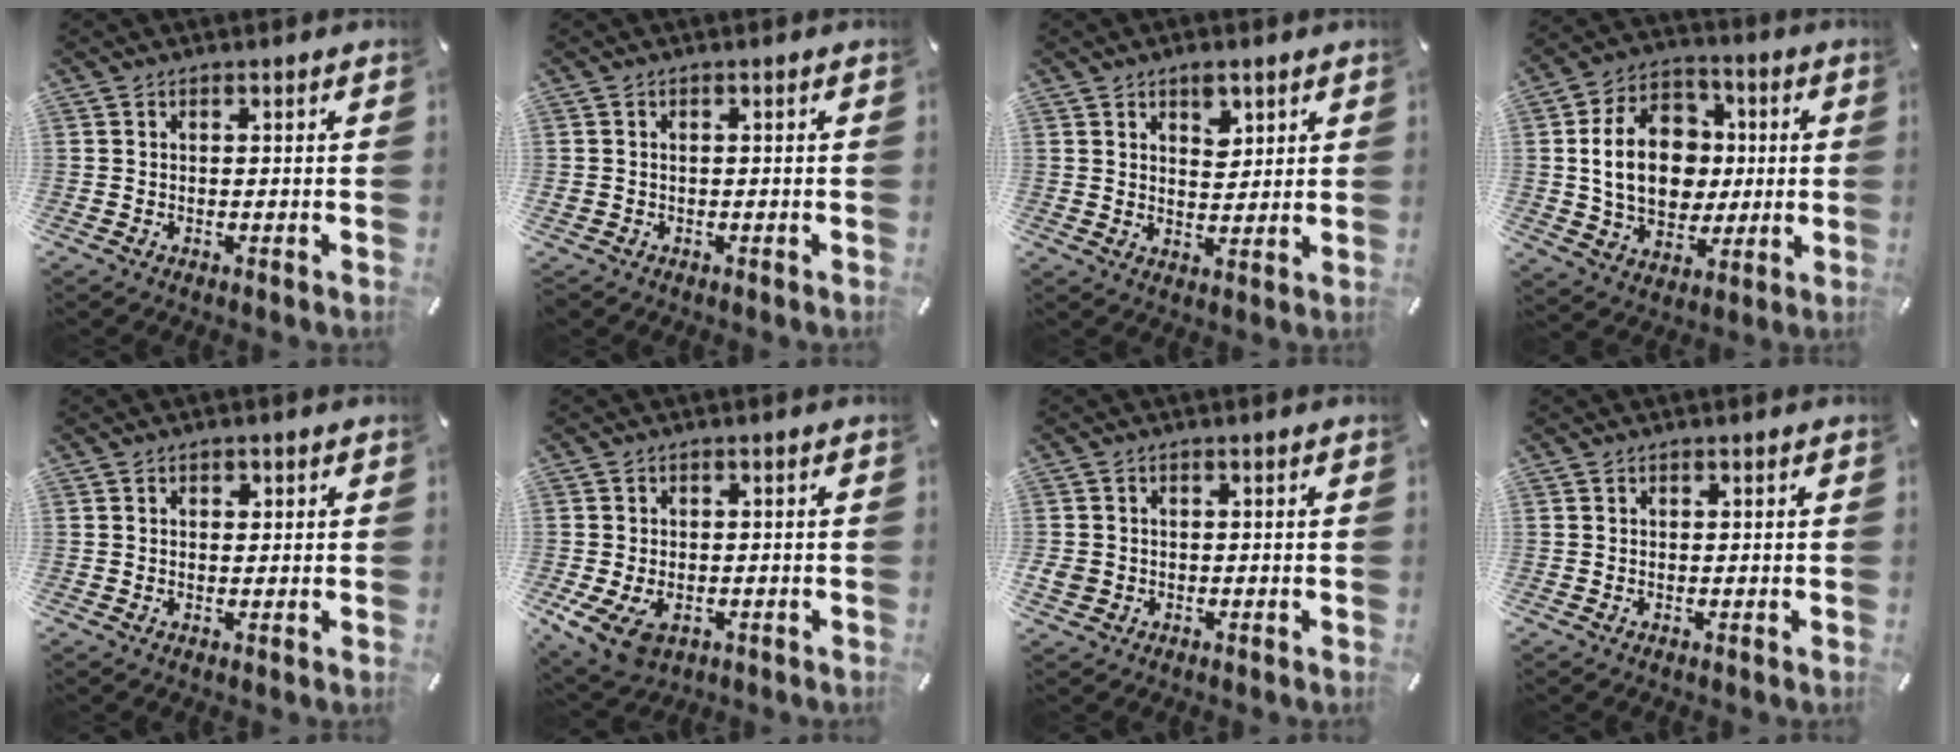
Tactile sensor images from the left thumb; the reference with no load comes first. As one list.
[{"total": 1.0, "force": [-0.3, 0.8, 0.5], "torque": [-0.012, 0.003, -0.007]}, {"total": 5.4, "force": [3.1, 3.3, 2.8], "torque": [-0.025, -0.017, 0.047]}, {"total": 17.3, "force": [0.7, 13.6, 10.7], "torque": [-0.212, 0.014, 0.017]}, {"total": 1.4, "force": [0.3, 1.1, 0.8], "torque": [-0.011, 0.004, 0.002]}, {"total": 6.8, "force": [-2.5, 4.8, 4.1], "torque": [-0.098, 0.007, -0.044]}, {"total": 2.9, "force": [-0.7, 2.5, 1.2], "torque": [-0.028, 0.001, -0.015]}, {"total": 0.0}]